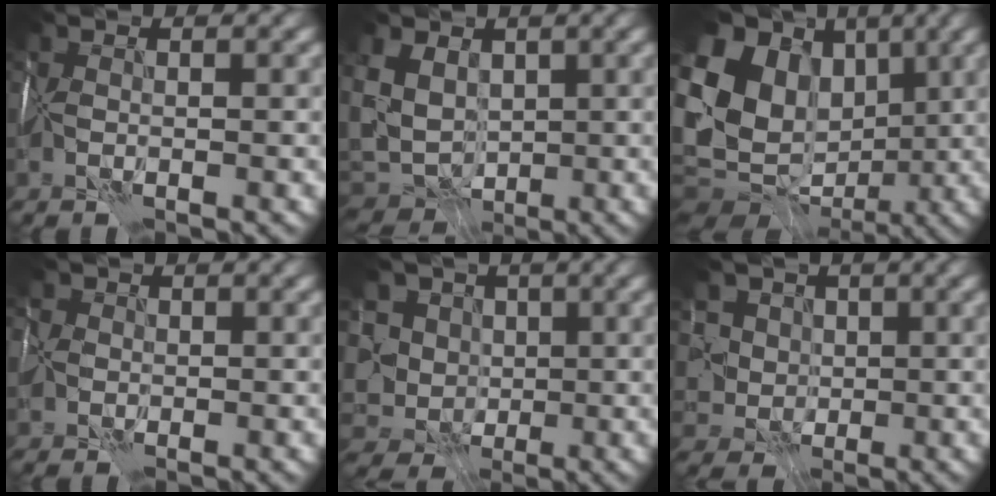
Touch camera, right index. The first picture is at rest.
{"total": 7.5, "force": [1.1, 6.0, 4.3], "torque": [-0.085, -0.007, 0.032]}
{"total": 16.0, "force": [1.1, 12.0, 10.5], "torque": [-0.206, 0.010, 0.038]}
{"total": 1.7, "force": [0.0, 1.7, 0.1], "torque": [-0.006, -0.002, 0.007]}
{"total": 10.0, "force": [2.8, 8.3, 4.9], "torque": [-0.095, 0.011, 0.030]}
{"total": 5.3, "force": [1.8, 4.6, 1.9], "torque": [-0.037, 0.016, 0.025]}